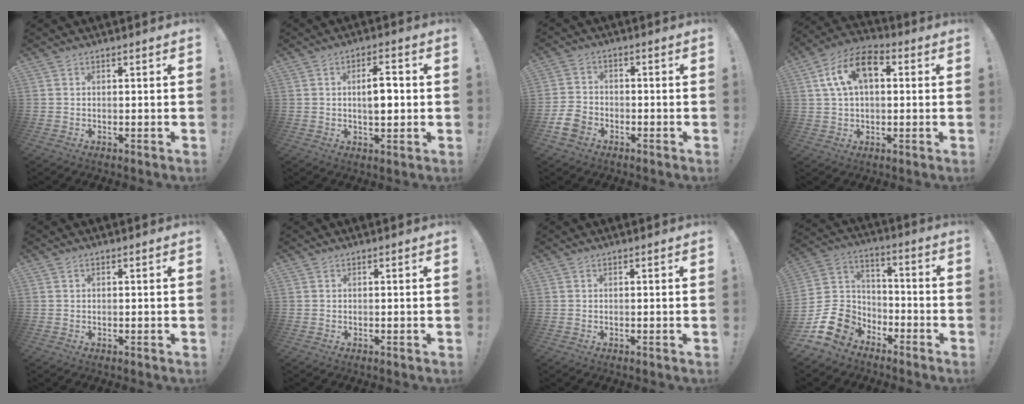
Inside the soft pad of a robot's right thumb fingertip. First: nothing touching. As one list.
[{"total": 6.6, "force": [0.1, 3.0, 5.9], "torque": [-0.085, 0.004, -0.003]}, {"total": 7.9, "force": [-4.1, 5.6, 3.7], "torque": [-0.072, 0.019, -0.076]}, {"total": 13.7, "force": [3.9, 8.4, 10.0], "torque": [-0.176, 0.010, 0.076]}, {"total": 0.0}, {"total": 0.0}, {"total": 0.0}, {"total": 15.6, "force": [-8.5, 11.5, 6.2], "torque": [-0.115, 0.052, -0.146]}]